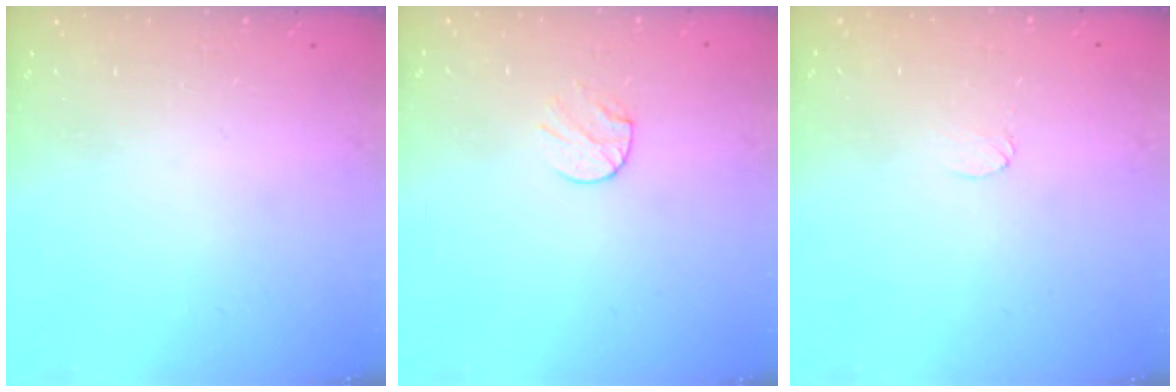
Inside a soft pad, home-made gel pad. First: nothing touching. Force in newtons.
{"total": 5.1, "press": 5.1, "slide": 0.5}
{"total": 4.8, "press": 4.8, "slide": 0.4}